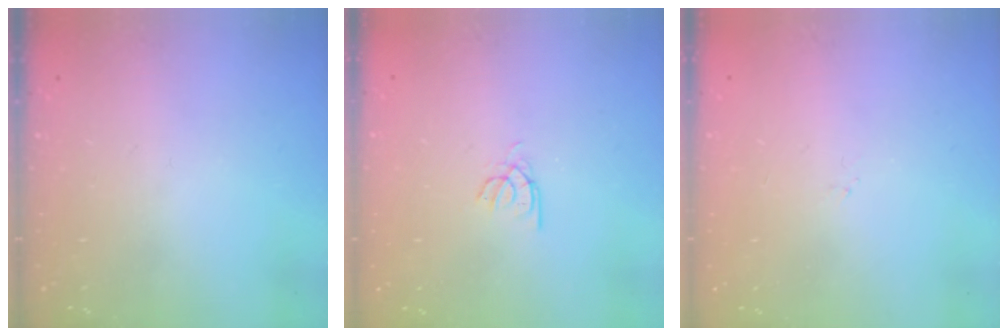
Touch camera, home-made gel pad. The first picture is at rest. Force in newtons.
{"total": 2.5, "press": 2.4, "slide": 0.3}
{"total": 0.0}